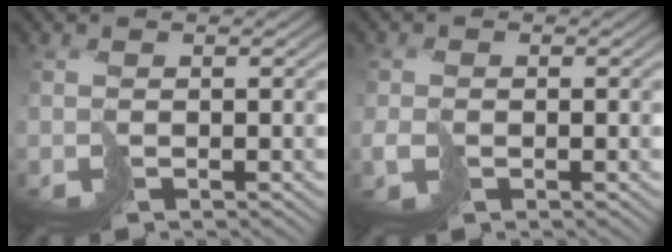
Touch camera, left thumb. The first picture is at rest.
{"total": 1.4, "force": [-0.3, 1.1, 0.7], "torque": [-0.017, -0.006, -0.003]}